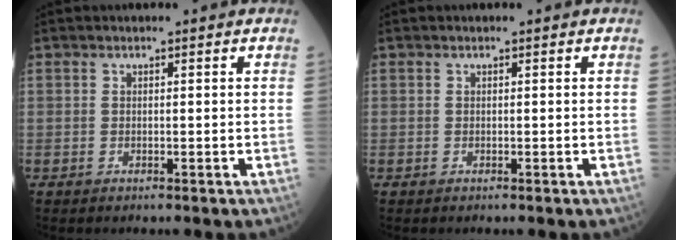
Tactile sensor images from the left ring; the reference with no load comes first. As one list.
[{"total": 0.0}]